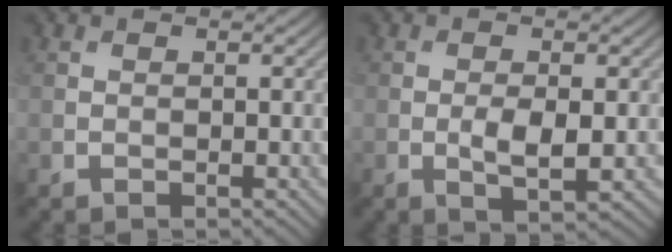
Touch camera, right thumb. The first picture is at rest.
{"total": 3.3, "force": [-0.4, 1.0, 3.1], "torque": [-0.063, -0.008, -0.003]}